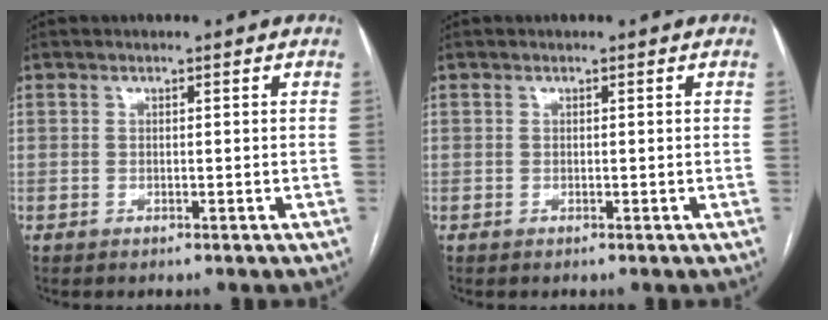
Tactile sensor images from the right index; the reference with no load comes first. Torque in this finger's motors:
{"motor_torque": [0.00, 0.00, 0.00, 0.00]}